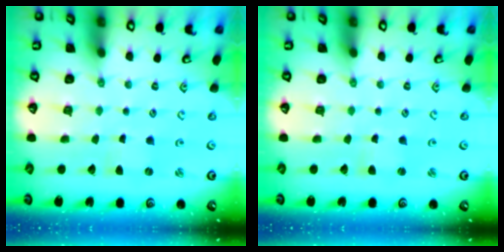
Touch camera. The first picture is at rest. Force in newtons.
{"total": 1.8, "press": 1.8, "slide": 0.3}